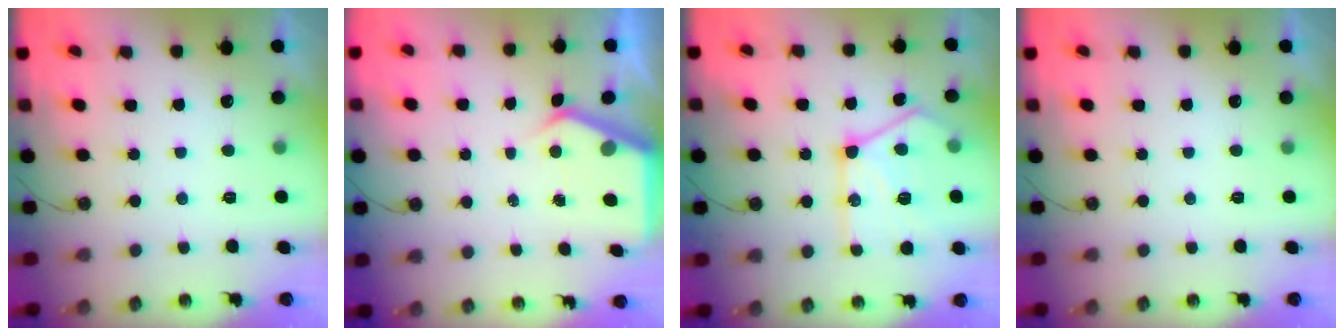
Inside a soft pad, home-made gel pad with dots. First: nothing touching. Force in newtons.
{"total": 4.9, "press": 4.9, "slide": 0.5}
{"total": 18.7, "press": 18.7, "slide": 0.9}
{"total": 0.0}